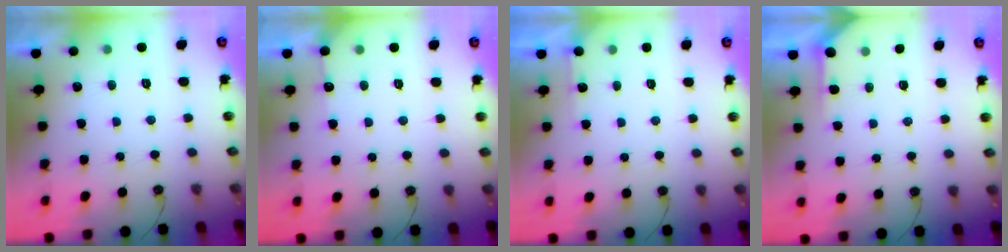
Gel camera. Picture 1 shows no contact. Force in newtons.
{"total": 2.9, "press": 2.8, "slide": 0.4}
{"total": 1.7, "press": 1.7, "slide": 0.3}
{"total": 1.2, "press": 1.2, "slide": 0.1}